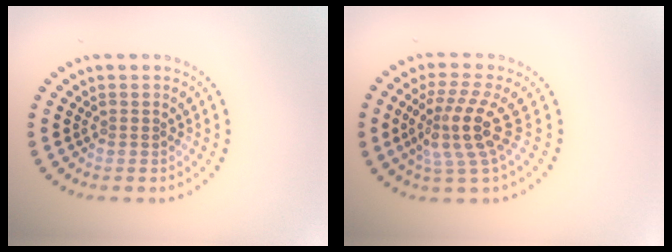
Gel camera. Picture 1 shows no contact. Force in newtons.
{"total": 4.1, "press": 3.1, "slide": 2.7}